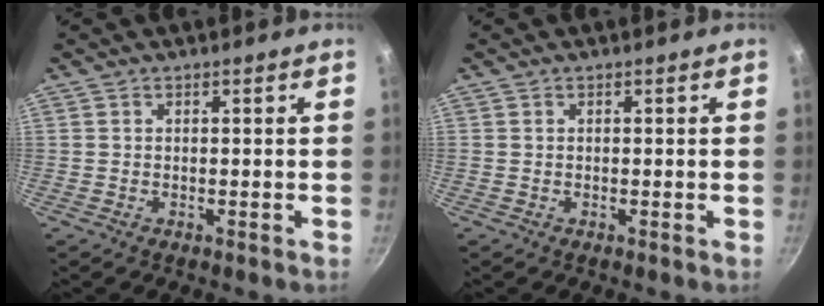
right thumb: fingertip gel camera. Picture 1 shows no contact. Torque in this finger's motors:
{"motor_torque": [0.00, 0.00, -0.06, 0.06, 0.00]}